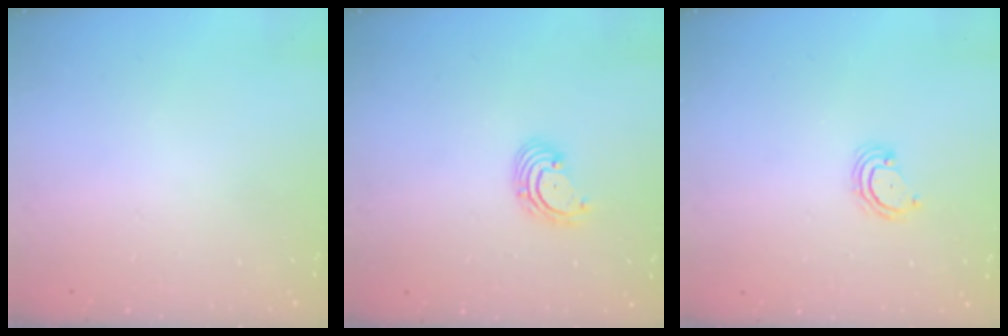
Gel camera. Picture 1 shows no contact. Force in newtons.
{"total": 2.9, "press": 2.9, "slide": 0.3}
{"total": 3.6, "press": 3.6, "slide": 0.4}